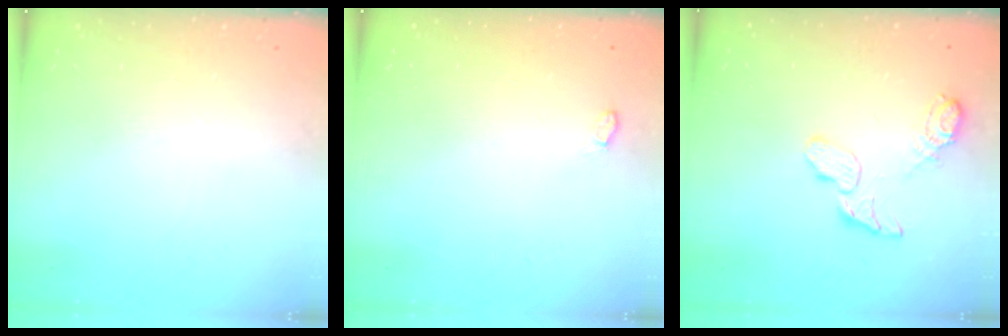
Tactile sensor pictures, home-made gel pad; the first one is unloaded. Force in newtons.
{"total": 6.5, "press": 3.5, "slide": 5.5}
{"total": 9.1, "press": 9.0, "slide": 0.8}